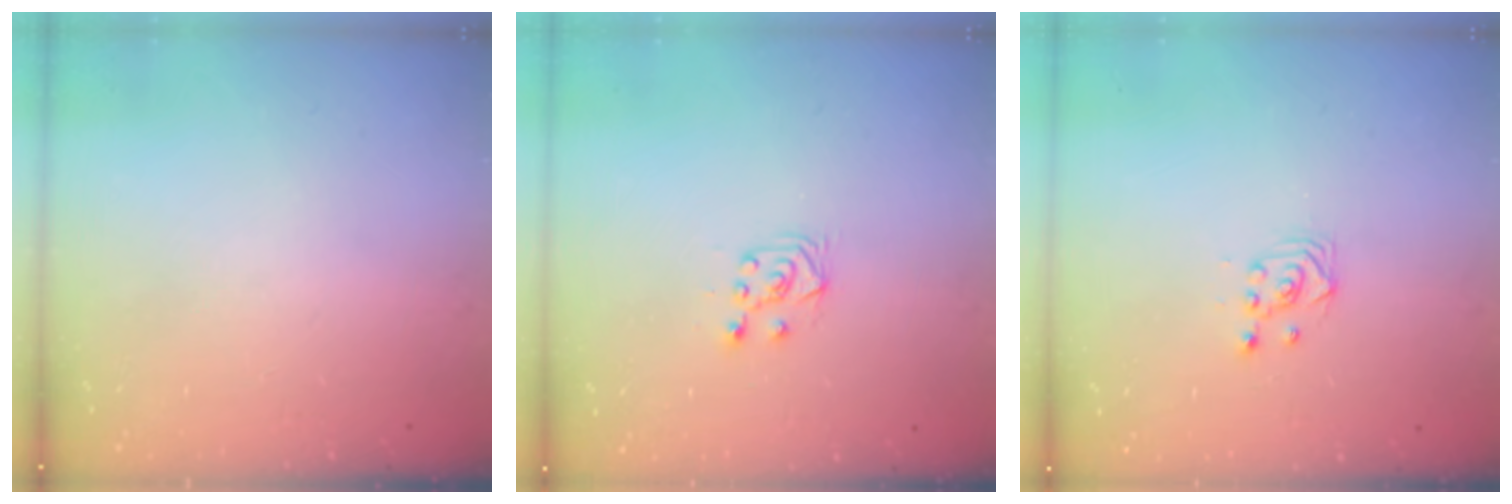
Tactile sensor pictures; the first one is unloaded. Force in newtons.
{"total": 6.3, "press": 6.3, "slide": 0.7}
{"total": 3.4, "press": 3.4, "slide": 0.5}